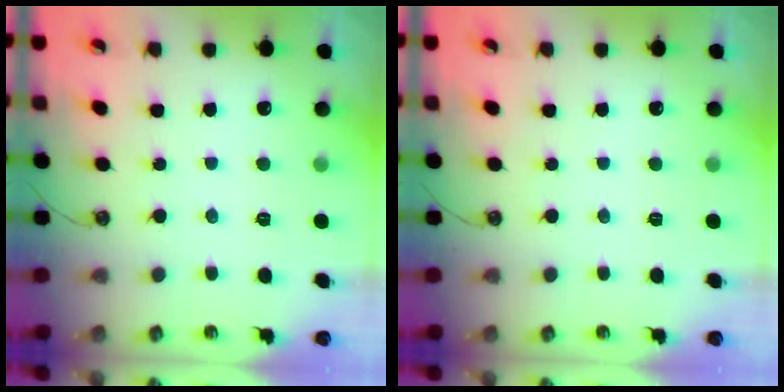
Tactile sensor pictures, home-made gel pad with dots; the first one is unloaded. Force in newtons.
{"total": 0.0}